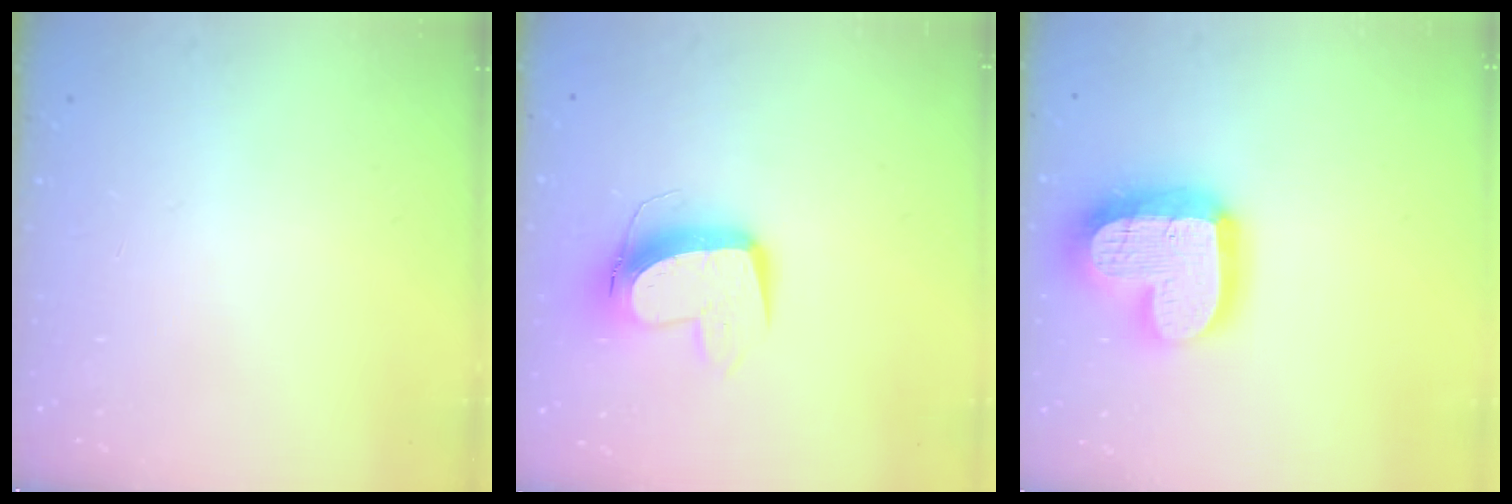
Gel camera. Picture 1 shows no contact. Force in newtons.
{"total": 11.7, "press": 11.6, "slide": 1.5}
{"total": 20.3, "press": 20.3, "slide": 1.8}